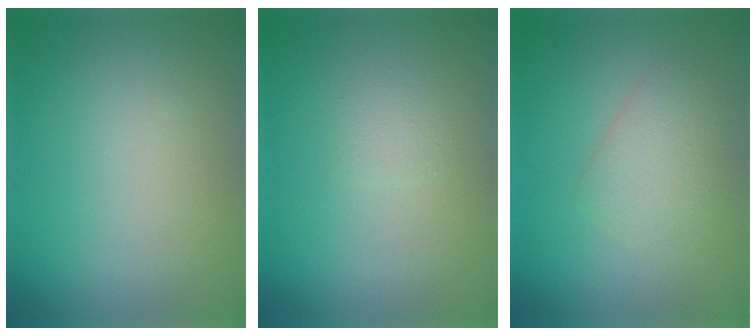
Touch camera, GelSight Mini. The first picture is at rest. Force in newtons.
{"total": 1.0, "press": 1.0, "slide": 0.1}
{"total": 2.5, "press": 2.5, "slide": 0.1}